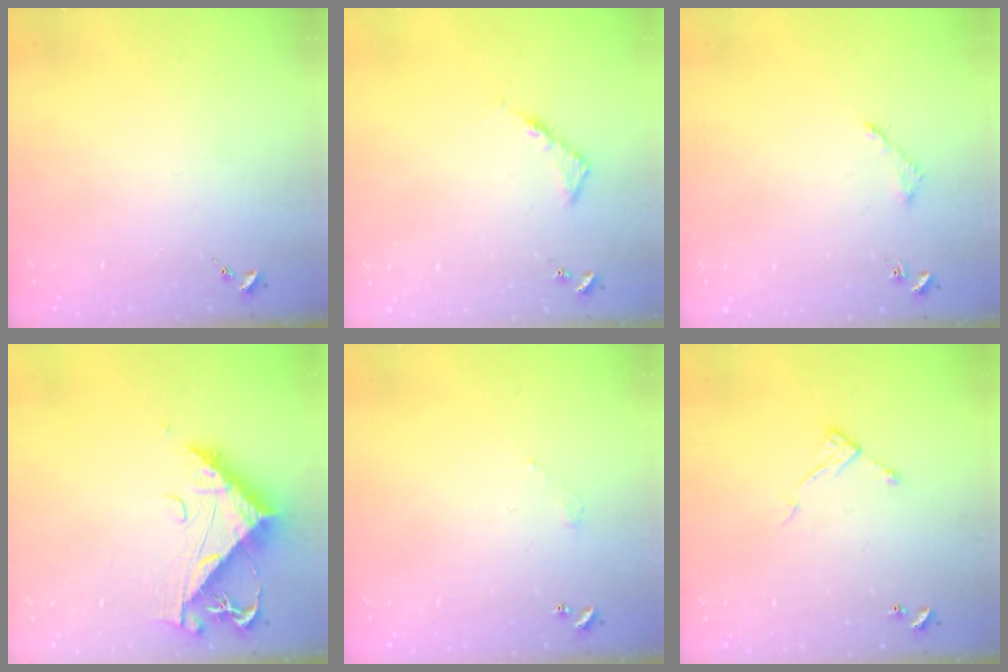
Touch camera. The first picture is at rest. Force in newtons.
{"total": 4.1, "press": 4.0, "slide": 0.5}
{"total": 3.0, "press": 3.0, "slide": 0.4}
{"total": 10.1, "press": 10.0, "slide": 1.0}
{"total": 3.0, "press": 3.0, "slide": 0.2}
{"total": 6.5, "press": 6.5, "slide": 0.3}